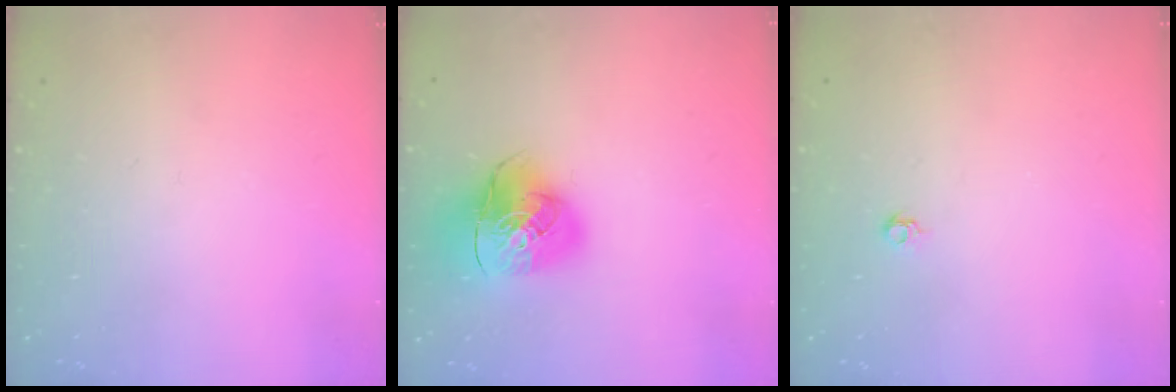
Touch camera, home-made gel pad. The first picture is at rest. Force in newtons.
{"total": 13.4, "press": 13.3, "slide": 1.7}
{"total": 3.7, "press": 3.6, "slide": 0.8}